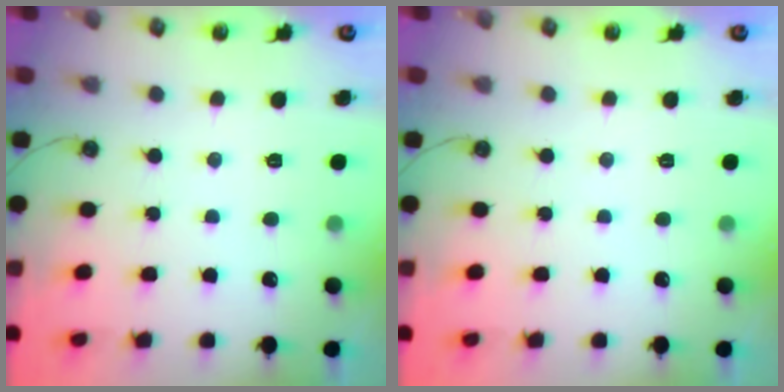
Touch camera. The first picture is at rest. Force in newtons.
{"total": 0.0}